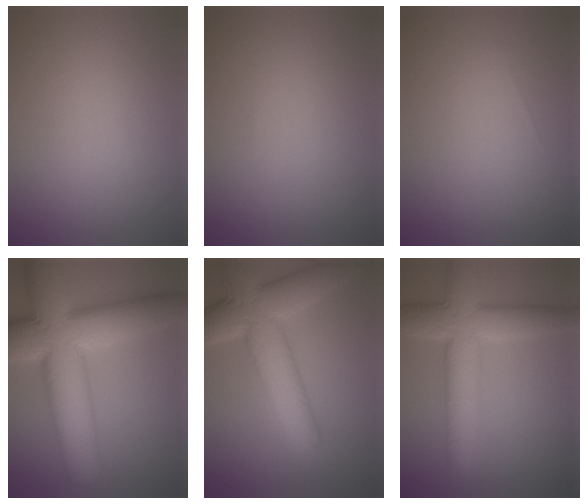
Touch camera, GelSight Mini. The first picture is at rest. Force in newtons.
{"total": 0.0}
{"total": 0.0}
{"total": 14.6, "press": 14.6, "slide": 0.4}
{"total": 9.0, "press": 9.0, "slide": 0.7}
{"total": 8.3, "press": 8.3, "slide": 0.3}